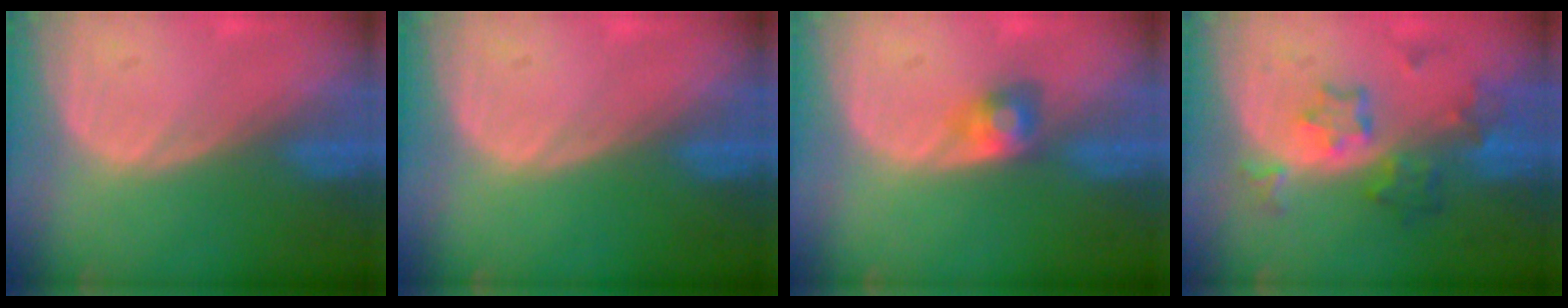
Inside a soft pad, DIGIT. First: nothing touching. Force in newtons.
{"total": 0.0}
{"total": 2.7, "press": 2.7, "slide": 0.1}
{"total": 7.3, "press": 6.5, "slide": 3.5}